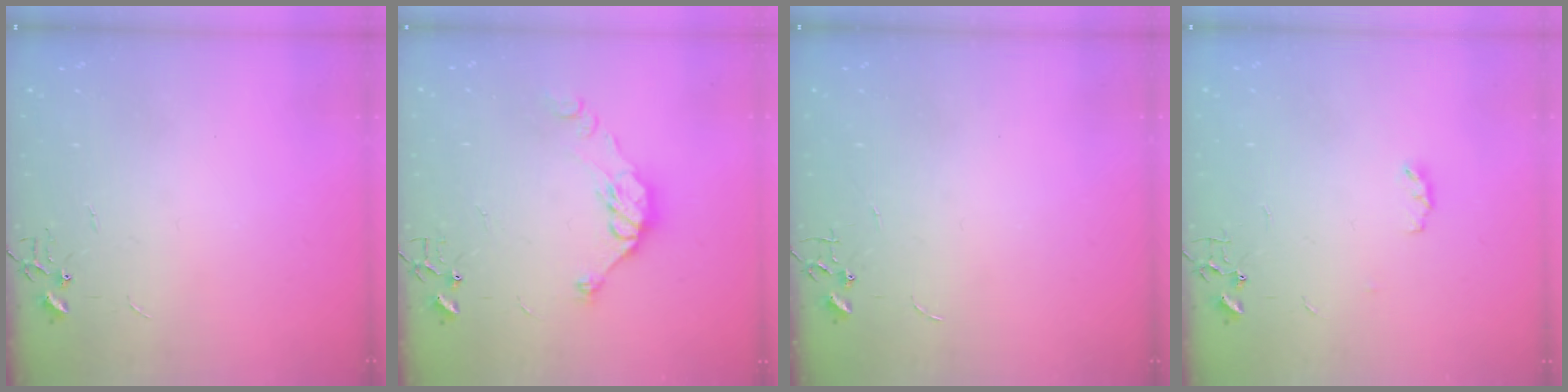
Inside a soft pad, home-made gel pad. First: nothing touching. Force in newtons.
{"total": 11.6, "press": 11.6, "slide": 0.7}
{"total": 0.0}
{"total": 3.7, "press": 3.7, "slide": 0.6}